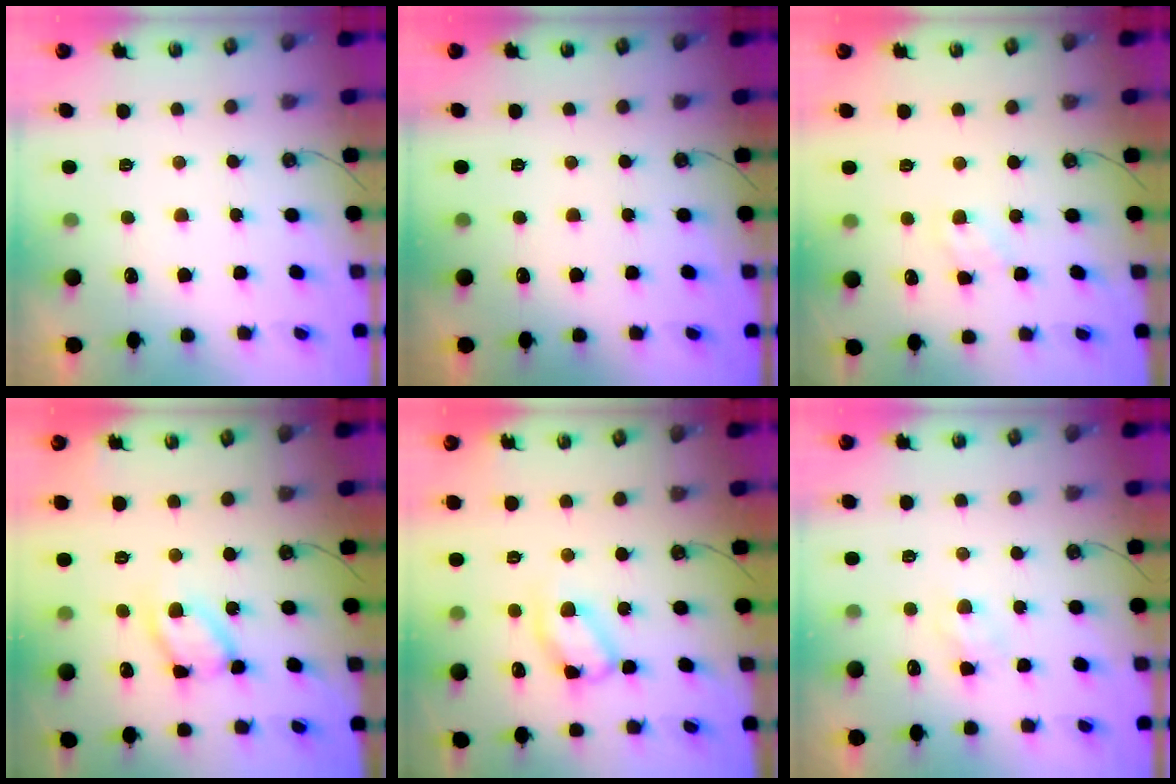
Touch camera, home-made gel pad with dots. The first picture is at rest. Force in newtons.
{"total": 0.0}
{"total": 1.7, "press": 1.7, "slide": 0.3}
{"total": 11.6, "press": 11.6, "slide": 1.3}
{"total": 14.1, "press": 14.1, "slide": 0.9}
{"total": 3.3, "press": 3.2, "slide": 0.4}